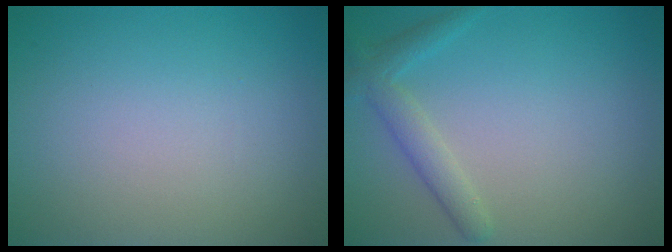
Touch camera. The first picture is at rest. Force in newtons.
{"total": 2.3, "press": 2.3, "slide": 0.1}